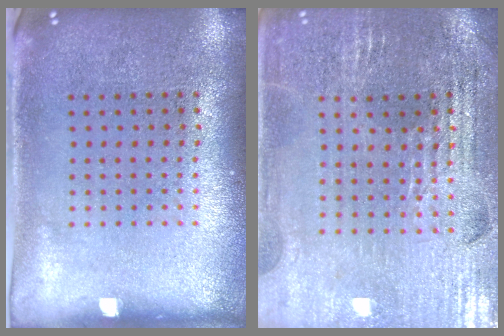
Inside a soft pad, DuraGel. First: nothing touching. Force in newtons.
{"total": 2.9, "press": 2.8, "slide": 0.5}